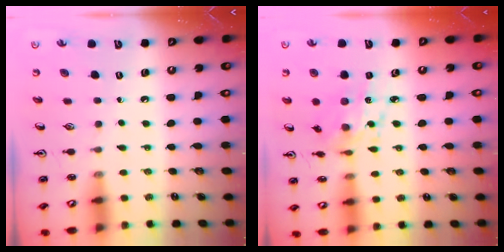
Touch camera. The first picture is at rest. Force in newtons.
{"total": 10.5, "press": 10.4, "slide": 0.6}